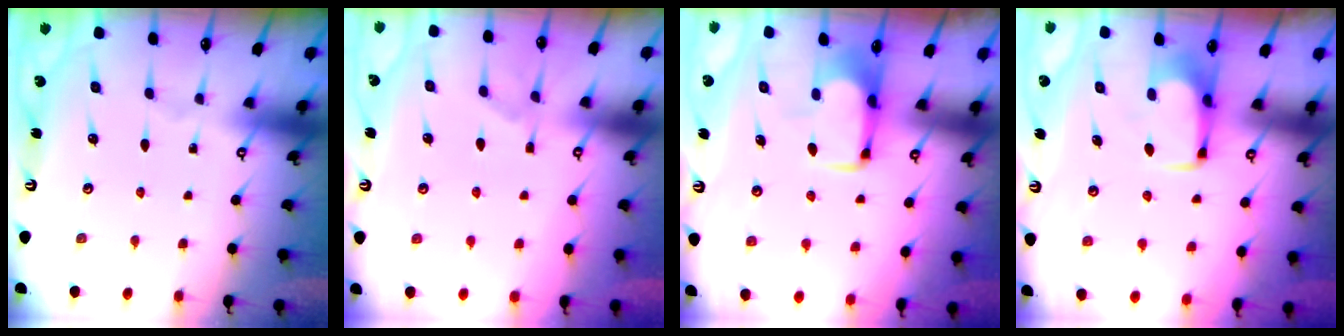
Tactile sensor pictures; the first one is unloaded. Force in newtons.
{"total": 2.3, "press": 2.0, "slide": 1.2}
{"total": 1.9, "press": 1.8, "slide": 0.4}
{"total": 1.6, "press": 1.5, "slide": 0.5}